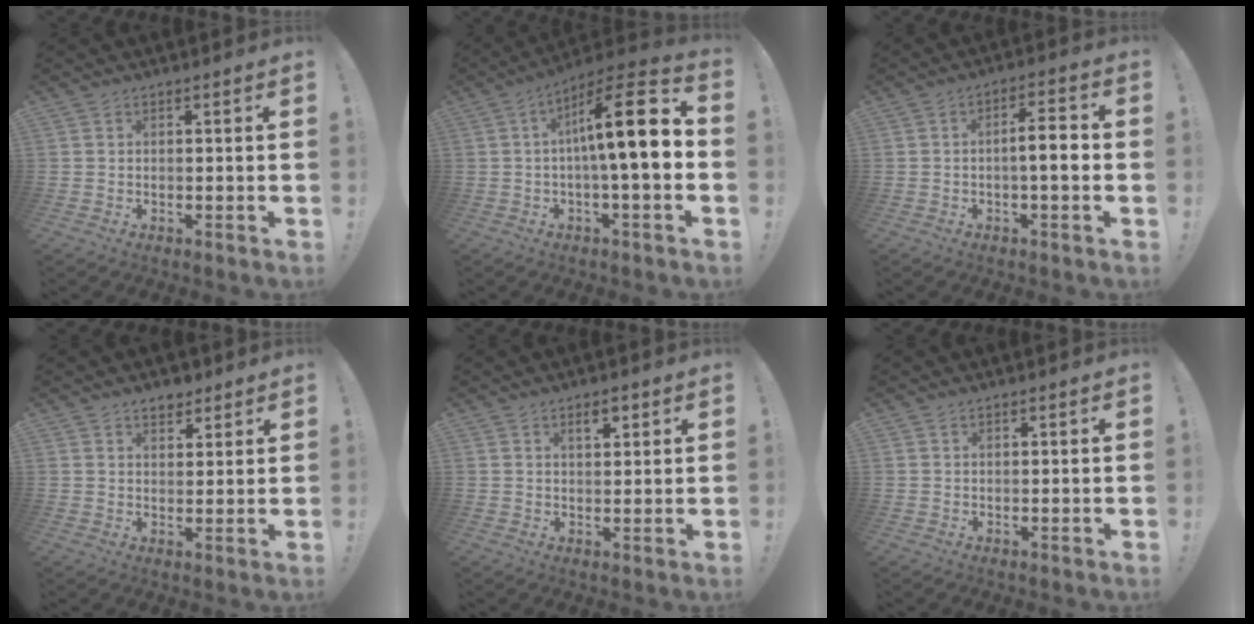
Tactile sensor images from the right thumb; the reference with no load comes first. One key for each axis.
{"total": 16.8, "fx": 1.7, "fy": 2.5, "fz": 16.6, "tx": -0.269, "ty": -0.010, "tz": 0.013}
{"total": 7.7, "fx": -1.1, "fy": 1.7, "fz": 7.4, "tx": -0.118, "ty": 0.010, "tz": -0.023}
{"total": 4.3, "fx": 3.2, "fy": 2.6, "fz": 1.3, "tx": -0.012, "ty": -0.014, "tz": 0.057}
{"total": 4.0, "fx": 2.1, "fy": 1.7, "fz": 2.9, "tx": -0.039, "ty": -0.007, "tz": 0.032}
{"total": 0.6, "fx": 0.4, "fy": 0.2, "fz": 0.2, "tx": -0.004, "ty": 0.000, "tz": 0.009}